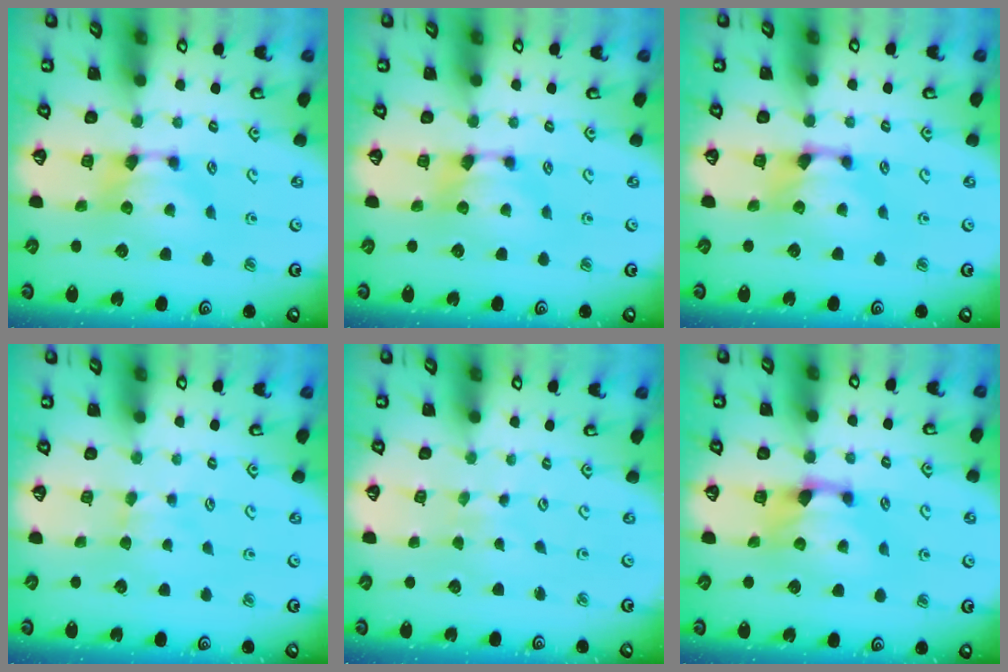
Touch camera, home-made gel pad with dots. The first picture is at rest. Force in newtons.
{"total": 0.0}
{"total": 1.0, "press": 0.4, "slide": 1.0}
{"total": 2.5, "press": 2.4, "slide": 0.4}
{"total": 4.5, "press": 4.4, "slide": 0.3}
{"total": 1.2, "press": 0.3, "slide": 1.2}